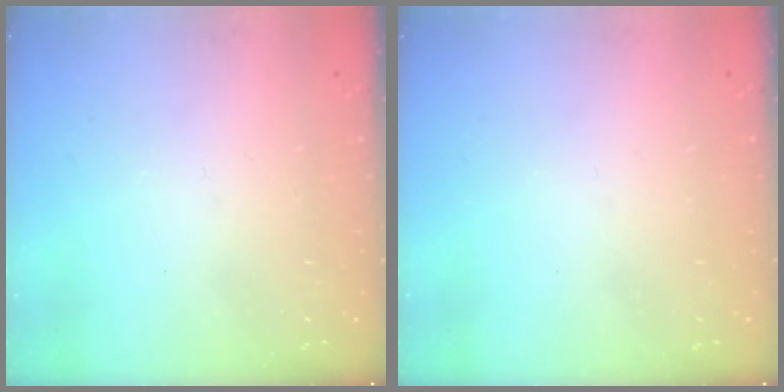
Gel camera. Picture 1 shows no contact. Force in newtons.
{"total": 0.0}